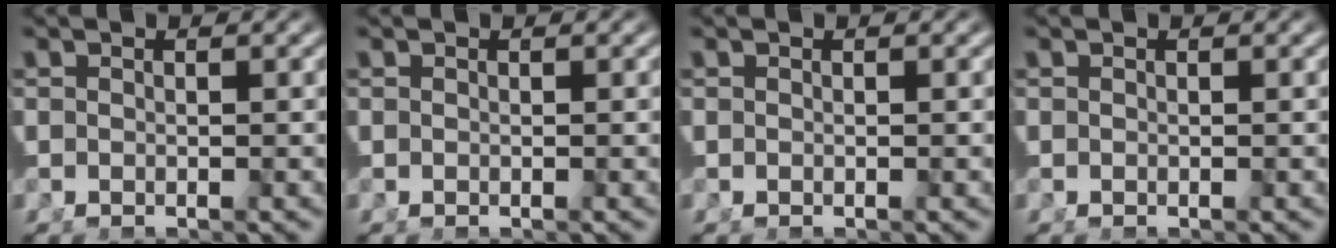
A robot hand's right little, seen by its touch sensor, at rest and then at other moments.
{"total": 0.0}
{"total": 0.0}
{"total": 0.0}